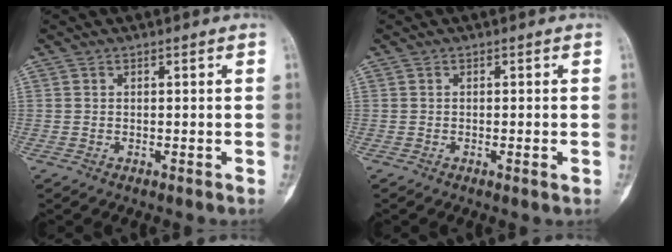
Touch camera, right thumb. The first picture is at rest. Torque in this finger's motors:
{"motor_torque": [-0.34, -0.02, 0.00, 0.18, 0.02]}